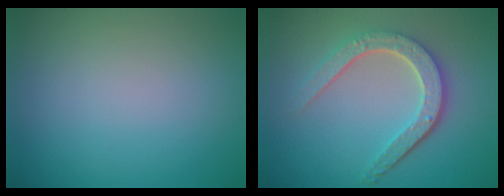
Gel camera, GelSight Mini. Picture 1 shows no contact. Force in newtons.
{"total": 4.7, "press": 3.6, "slide": 2.9}